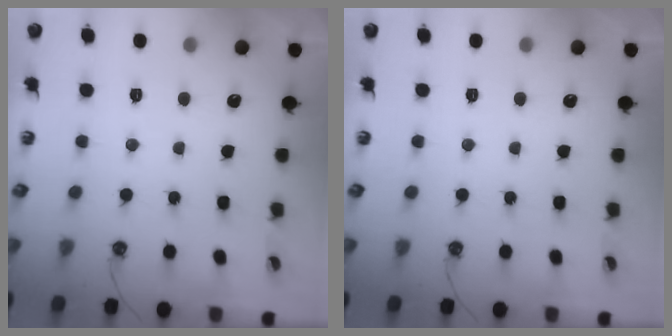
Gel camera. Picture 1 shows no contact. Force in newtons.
{"total": 0.0}